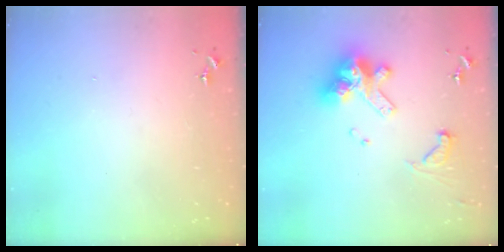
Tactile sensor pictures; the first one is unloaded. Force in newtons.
{"total": 15.8, "press": 15.7, "slide": 1.9}